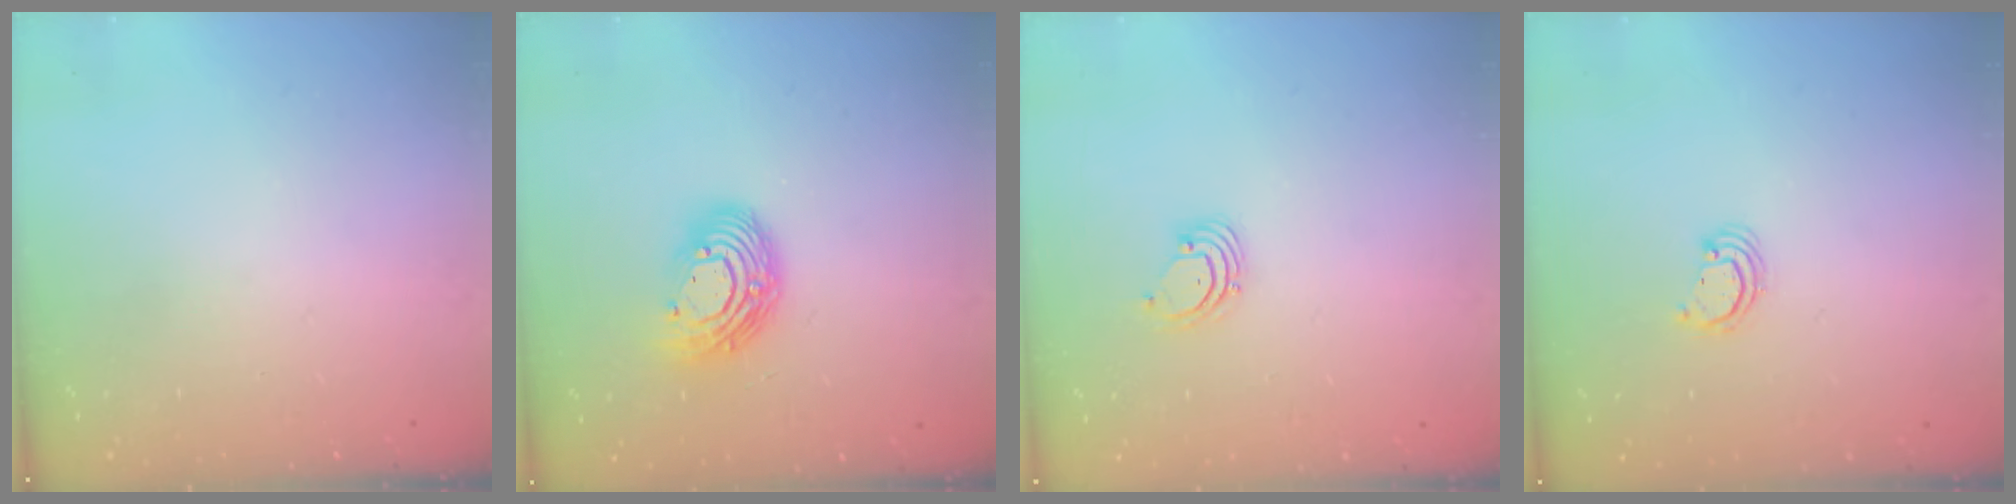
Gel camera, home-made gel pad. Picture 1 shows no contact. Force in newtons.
{"total": 12.6, "press": 12.6, "slide": 1.2}
{"total": 1.6, "press": 1.6, "slide": 0.1}
{"total": 2.2, "press": 2.2, "slide": 0.2}